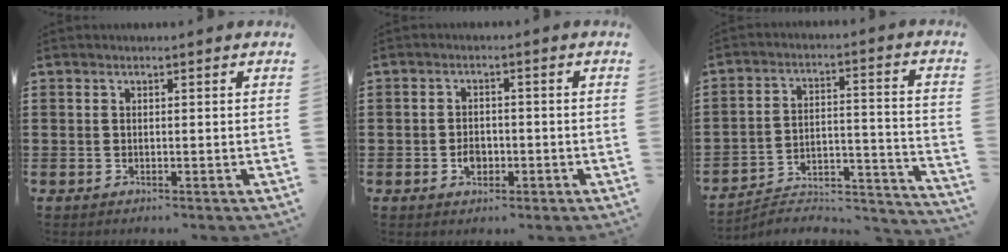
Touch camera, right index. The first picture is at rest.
{"total": 2.9, "force": [-0.9, 2.0, 1.9], "torque": [-0.036, 0.003, -0.017]}
{"total": 4.3, "force": [-4.0, 1.4, 1.1], "torque": [-0.023, -0.001, -0.084]}